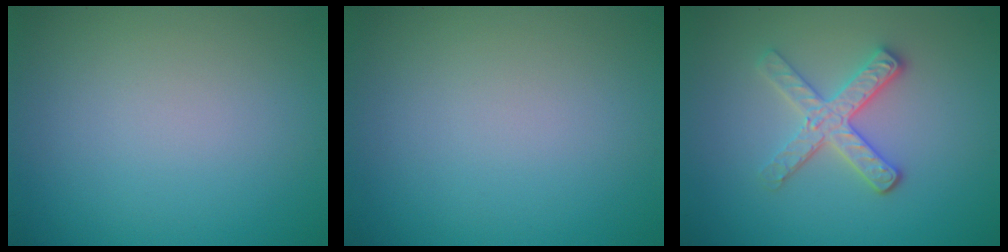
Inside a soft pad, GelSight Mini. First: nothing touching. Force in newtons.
{"total": 0.0}
{"total": 3.4, "press": 3.0, "slide": 1.6}